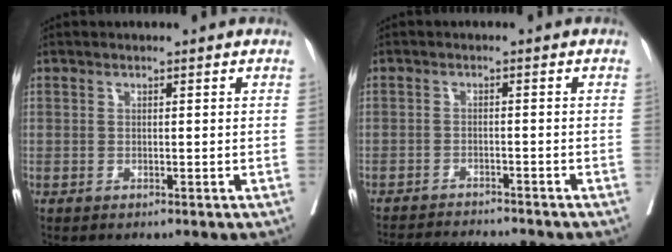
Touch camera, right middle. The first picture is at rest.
{"total": 8.3, "force": [-8.0, 0.3, 2.1], "torque": [-0.031, -0.008, -0.121]}